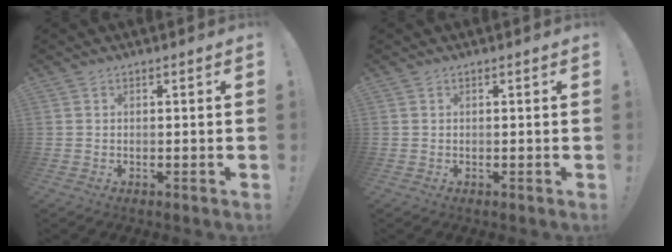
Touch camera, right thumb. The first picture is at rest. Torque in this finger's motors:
{"motor_torque": [-0.03, 0.08, -0.03, -0.01, 0.00]}